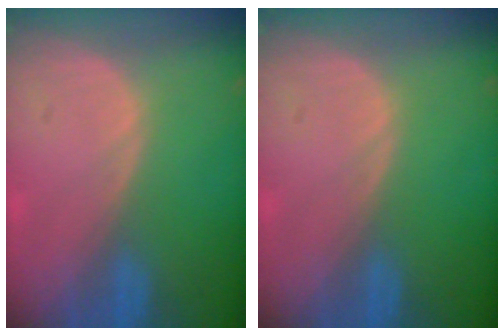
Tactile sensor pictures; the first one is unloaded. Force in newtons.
{"total": 0.0}